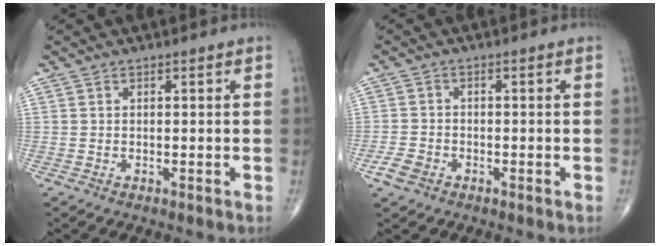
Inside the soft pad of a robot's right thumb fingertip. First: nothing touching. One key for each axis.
{"total": 3.3, "fx": -1.8, "fy": 2.2, "fz": 1.6, "tx": -0.032, "ty": 0.006, "tz": -0.034}